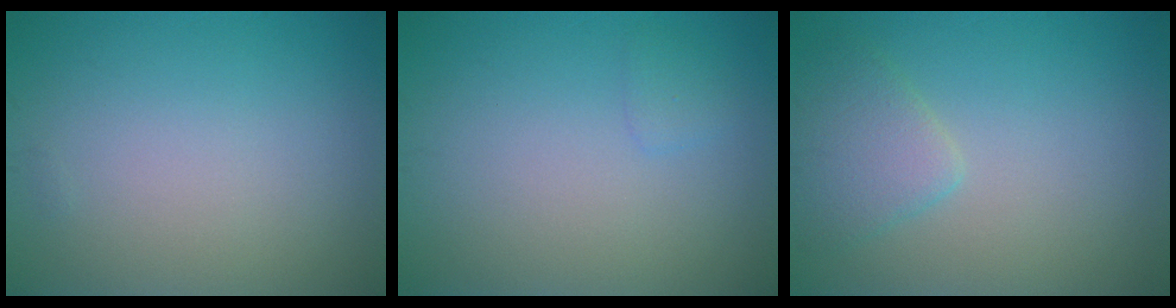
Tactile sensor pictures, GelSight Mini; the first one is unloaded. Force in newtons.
{"total": 0.9, "press": 0.8, "slide": 0.1}
{"total": 2.7, "press": 2.7, "slide": 0.3}